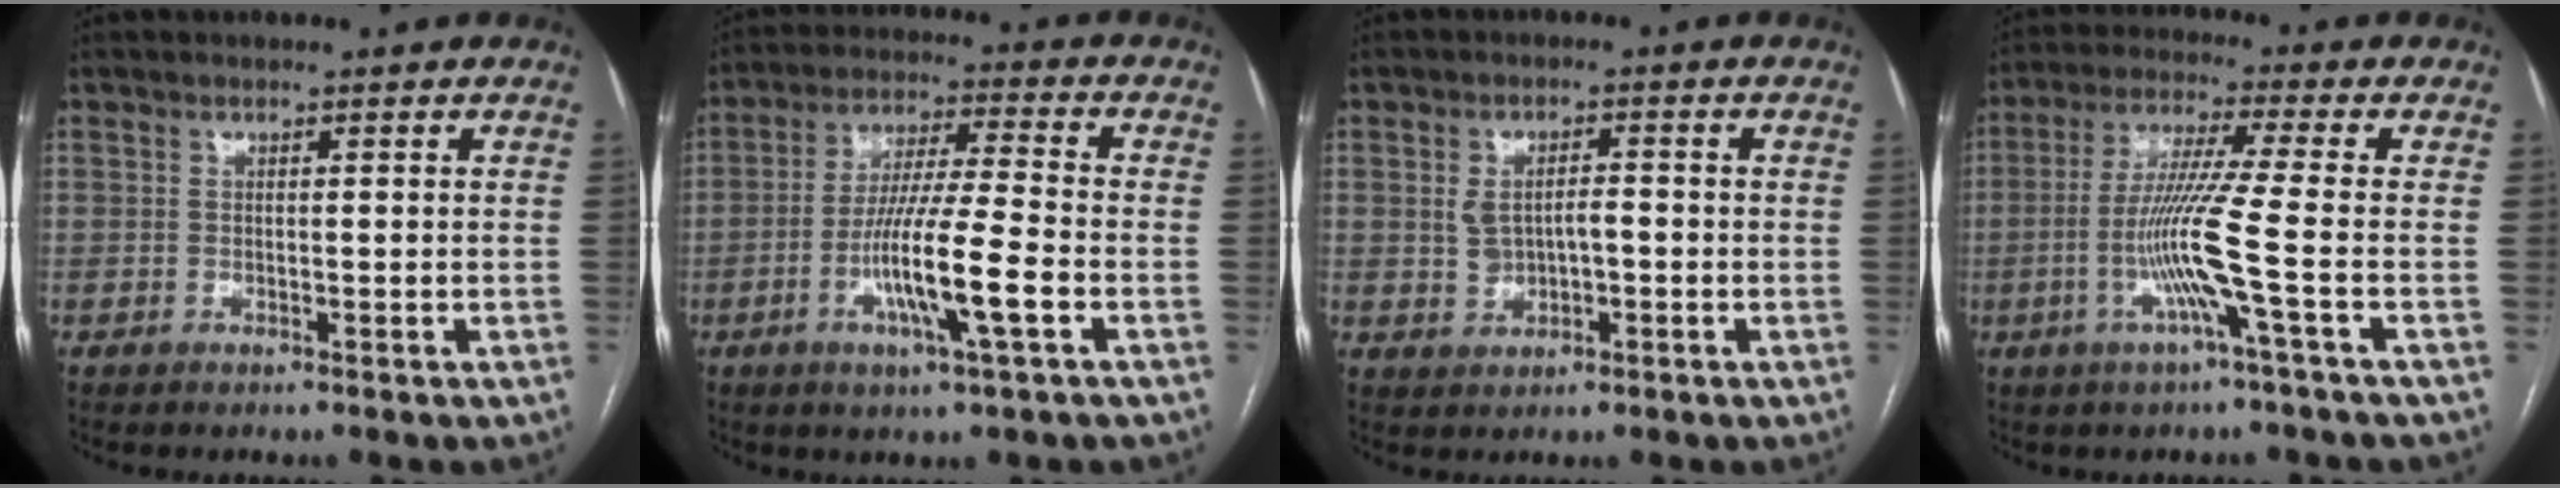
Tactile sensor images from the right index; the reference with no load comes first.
{"total": 11.6, "force": [-3.8, 0.2, 10.9], "torque": [-0.207, -0.008, -0.073]}
{"total": 4.2, "force": [-0.3, 2.6, 3.4], "torque": [-0.062, 0.011, 0.005]}
{"total": 9.8, "force": [-2.7, -1.8, 9.3], "torque": [-0.187, -0.009, -0.057]}